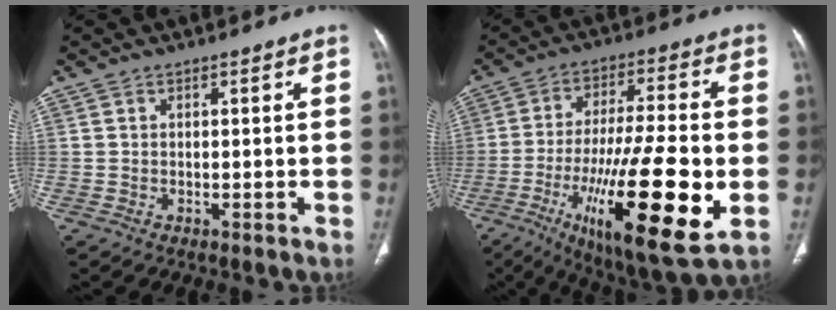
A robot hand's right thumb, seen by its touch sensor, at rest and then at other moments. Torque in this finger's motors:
{"motor_torque": [1.87, 3.00, 2.46, -0.31, 0.30]}